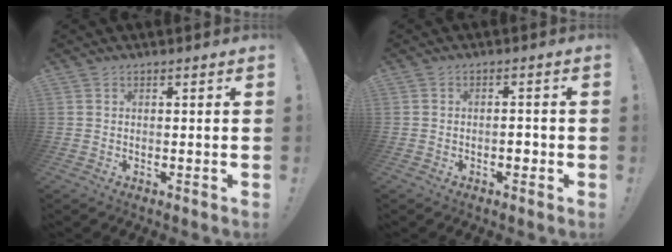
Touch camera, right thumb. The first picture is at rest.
{"total": 2.5, "force": [-1.3, 1.2, 1.7], "torque": [-0.017, 0.003, -0.025]}